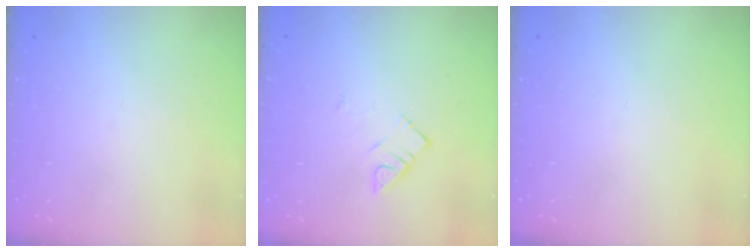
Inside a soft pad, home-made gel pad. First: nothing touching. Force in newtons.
{"total": 4.3, "press": 4.3, "slide": 0.5}
{"total": 0.0}